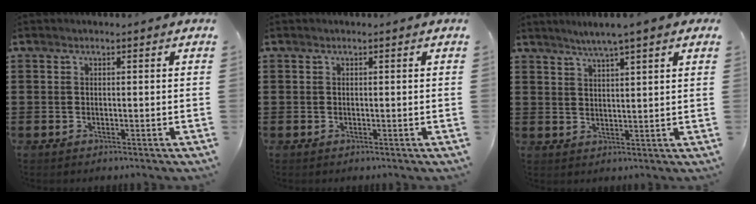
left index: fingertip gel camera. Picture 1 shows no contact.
{"total": 0.0}
{"total": 3.7, "force": [3.0, -0.2, 2.2], "torque": [-0.051, -0.005, 0.051]}